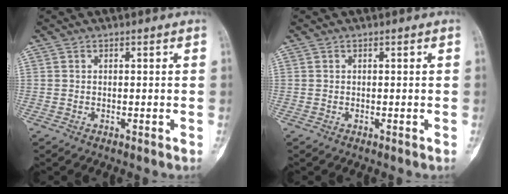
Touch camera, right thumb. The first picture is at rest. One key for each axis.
{"total": 0.0}